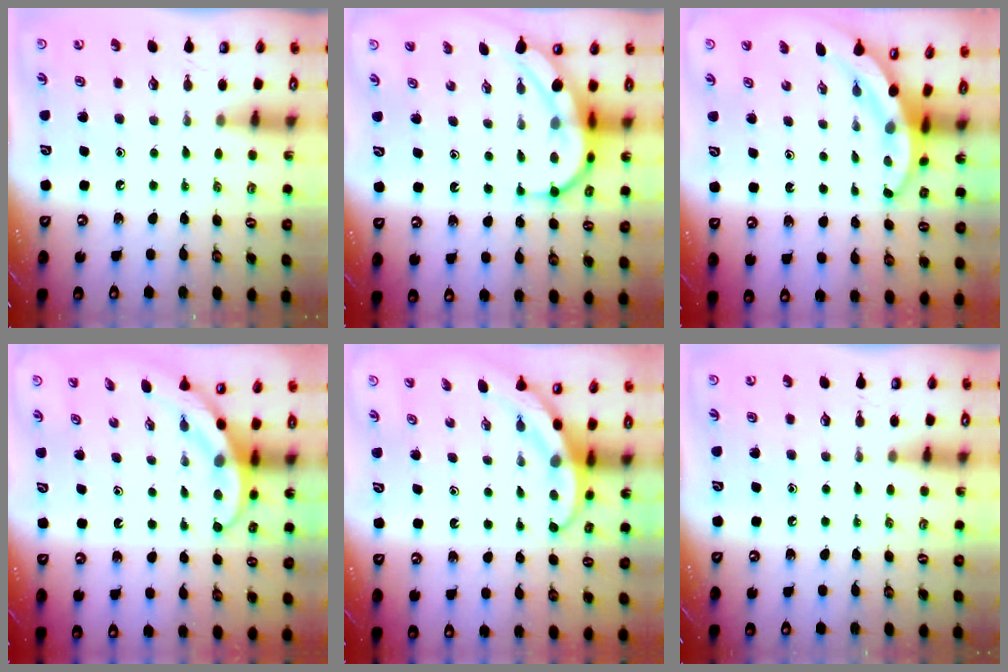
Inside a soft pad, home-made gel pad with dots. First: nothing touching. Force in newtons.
{"total": 8.7, "press": 8.7, "slide": 0.8}
{"total": 3.8, "press": 3.8, "slide": 0.1}
{"total": 3.8, "press": 3.8, "slide": 0.3}
{"total": 3.9, "press": 3.9, "slide": 0.3}
{"total": 0.0}